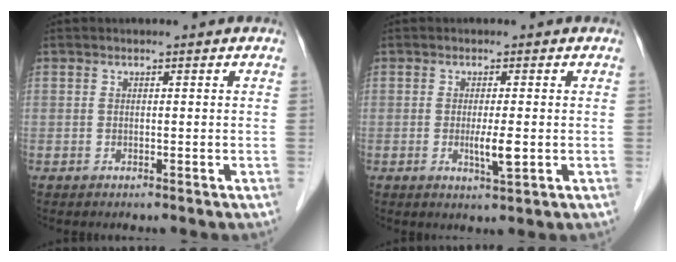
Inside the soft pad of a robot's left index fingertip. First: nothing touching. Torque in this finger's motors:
{"motor_torque": [0.50, 0.32, 0.14, 0.04]}